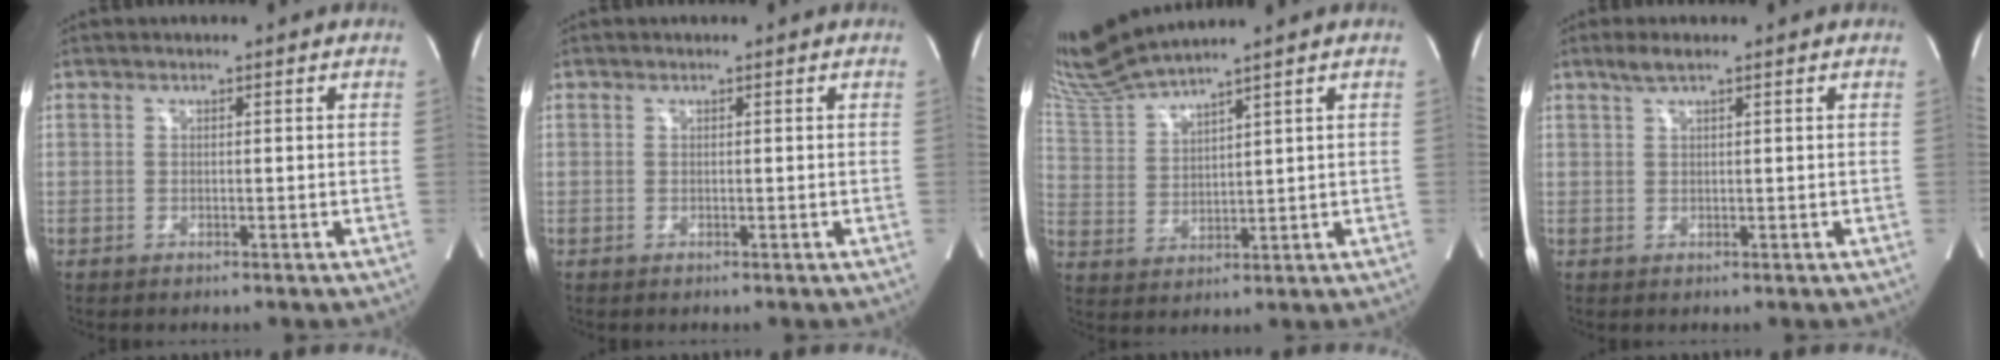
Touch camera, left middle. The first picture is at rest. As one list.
[{"total": 0.0}, {"total": 7.9, "force": [7.5, -1.7, 2.0], "torque": [-0.065, 0.002, 0.164]}, {"total": 2.1, "force": [1.5, 0.2, 1.5], "torque": [-0.038, 0.008, 0.032]}]